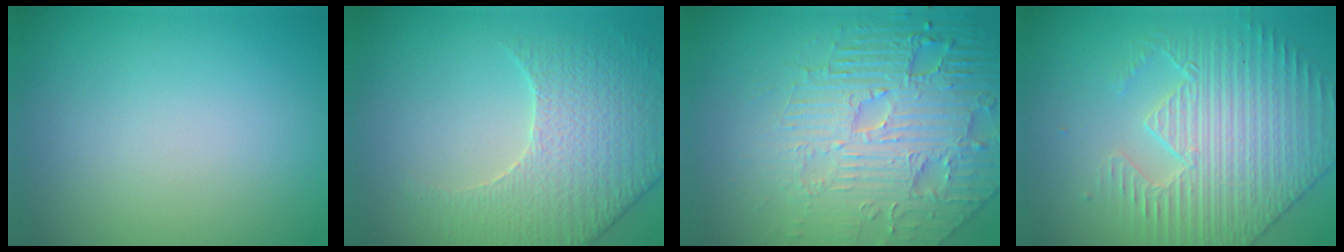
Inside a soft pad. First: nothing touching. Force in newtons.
{"total": 4.7, "press": 4.6, "slide": 1.2}
{"total": 8.7, "press": 6.1, "slide": 6.2}
{"total": 4.4, "press": 4.4, "slide": 0.3}